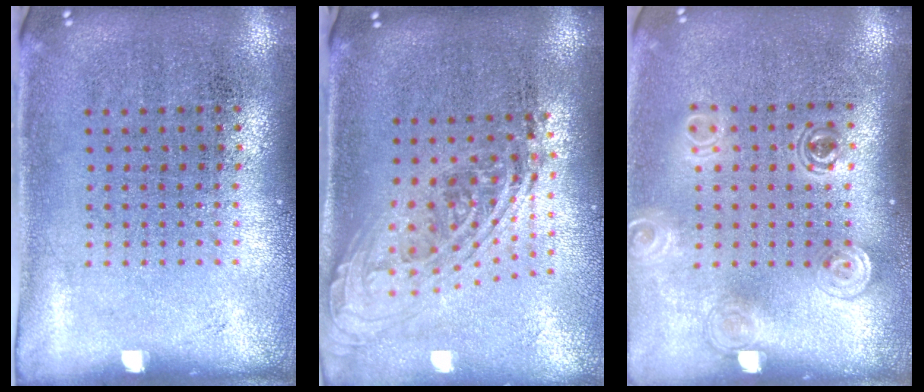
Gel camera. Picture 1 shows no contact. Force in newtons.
{"total": 2.2, "press": 1.6, "slide": 1.5}
{"total": 1.4, "press": 1.2, "slide": 0.8}